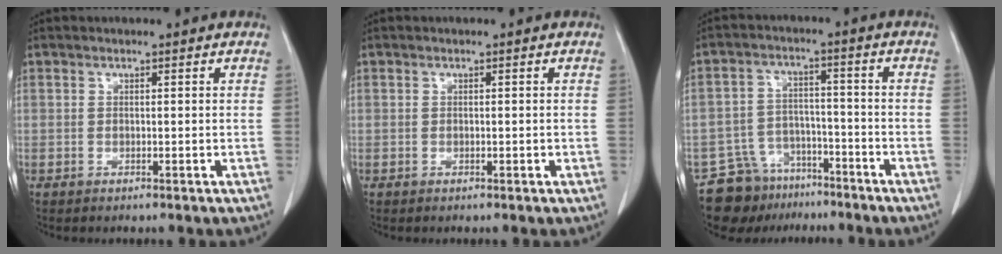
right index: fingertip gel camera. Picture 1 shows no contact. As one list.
[{"total": 0.5, "force": [-0.1, 0.2, 0.5], "torque": [-0.009, 0.000, 0.001]}, {"total": 9.0, "force": [-7.0, 5.5, 0.9], "torque": [-0.019, 0.029, -0.114]}]